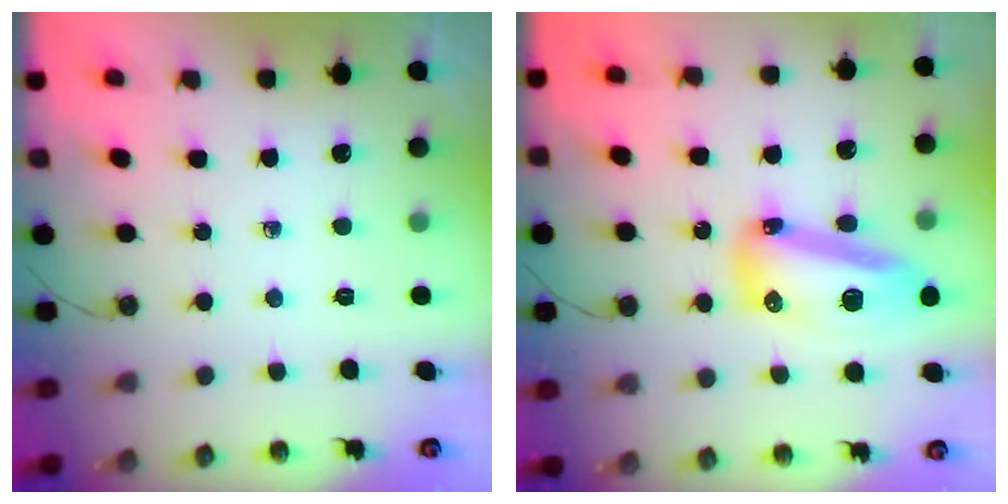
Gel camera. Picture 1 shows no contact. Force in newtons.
{"total": 14.5, "press": 14.4, "slide": 2.1}